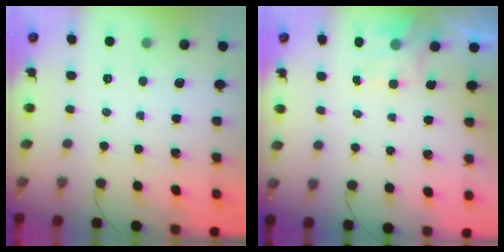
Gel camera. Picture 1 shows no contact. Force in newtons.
{"total": 2.0, "press": 1.6, "slide": 1.2}